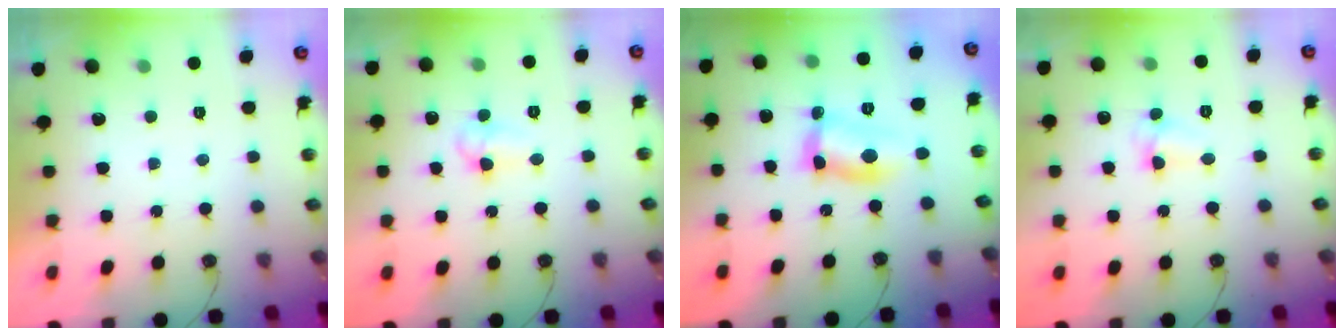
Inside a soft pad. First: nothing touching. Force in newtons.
{"total": 4.7, "press": 4.5, "slide": 1.1}
{"total": 8.1, "press": 8.1, "slide": 0.6}
{"total": 3.9, "press": 3.9, "slide": 0.4}